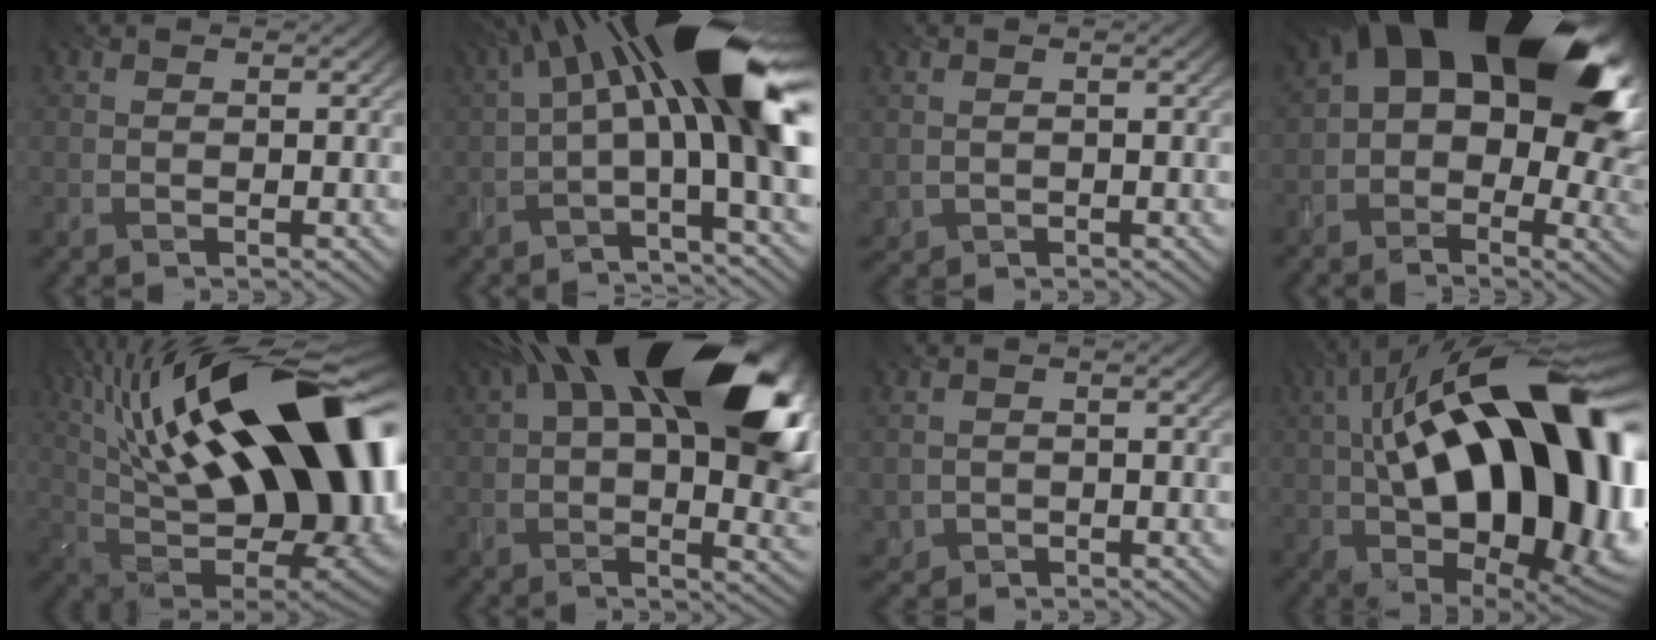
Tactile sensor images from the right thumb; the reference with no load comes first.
{"total": 13.9, "force": [1.3, 3.3, 13.5], "torque": [-0.216, 0.021, 0.010]}
{"total": 1.4, "force": [0.4, 1.2, 0.4], "torque": [-0.025, -0.001, 0.010]}
{"total": 19.8, "force": [4.5, 11.3, 15.6], "torque": [-0.193, 0.018, 0.088]}
{"total": 22.7, "force": [7.4, 8.0, 19.9], "torque": [-0.350, 0.055, 0.126]}
{"total": 21.7, "force": [8.8, 10.3, 17.0], "torque": [-0.251, 0.032, 0.146]}
{"total": 1.5, "force": [-0.1, 1.5, 0.1], "torque": [-0.019, -0.004, -0.004]}
{"total": 21.6, "force": [2.1, 10.3, 18.9], "torque": [-0.298, 0.032, 0.020]}